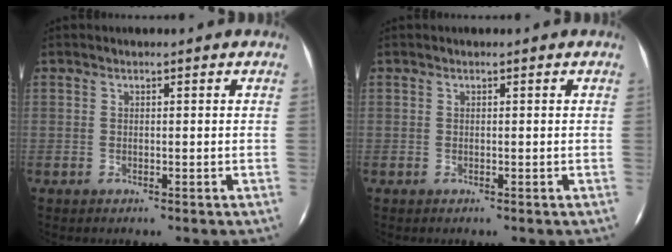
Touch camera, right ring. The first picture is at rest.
{"total": 0.0}